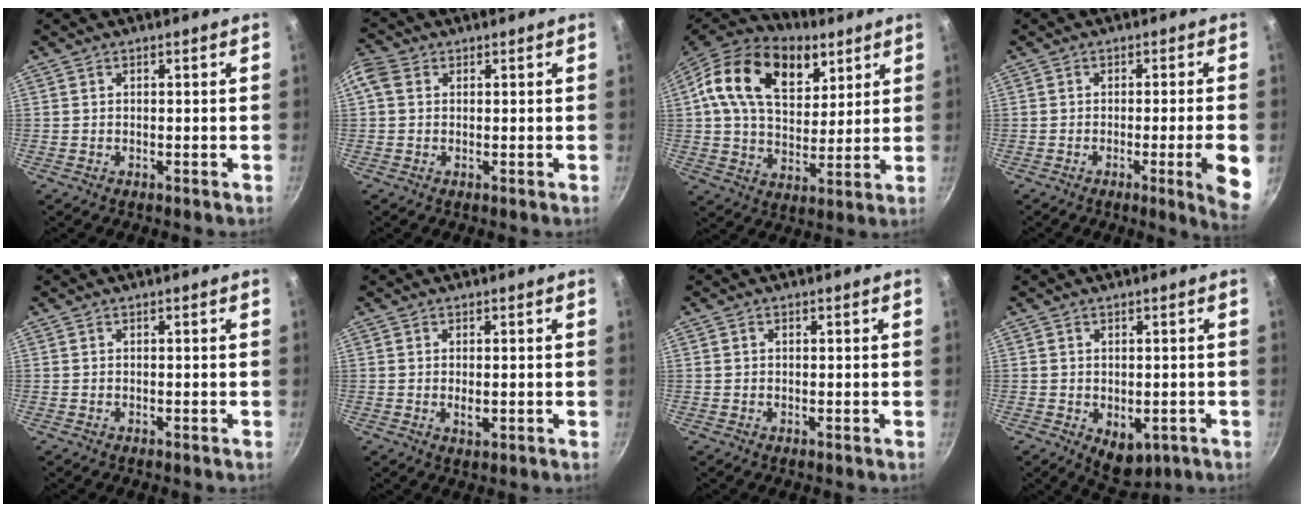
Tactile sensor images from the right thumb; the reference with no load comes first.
{"total": 3.5, "force": [0.8, 2.8, 1.9], "torque": [-0.041, 0.010, 0.006]}
{"total": 21.8, "force": [10.0, 13.6, 13.8], "torque": [-0.202, -0.024, 0.163]}
{"total": 8.1, "force": [-2.2, 0.2, 7.8], "torque": [-0.092, 0.006, -0.029]}
{"total": 0.0}
{"total": 2.1, "force": [-0.1, 1.0, 1.9], "torque": [-0.033, -0.003, 0.000]}
{"total": 0.7, "force": [0.2, 0.6, 0.3], "torque": [-0.004, 0.005, 0.003]}
{"total": 5.6, "force": [-1.4, 3.7, 4.0], "torque": [-0.034, -0.003, -0.006]}